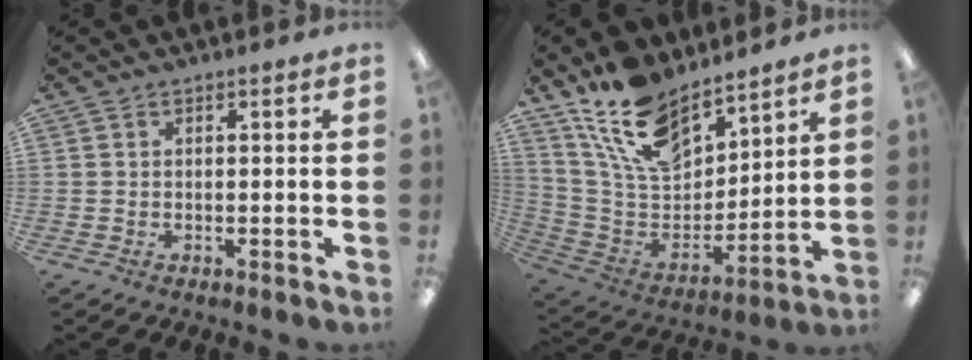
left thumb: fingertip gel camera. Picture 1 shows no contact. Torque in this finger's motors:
{"motor_torque": [0.58, 0.23, 1.51, -1.26, 0.43]}